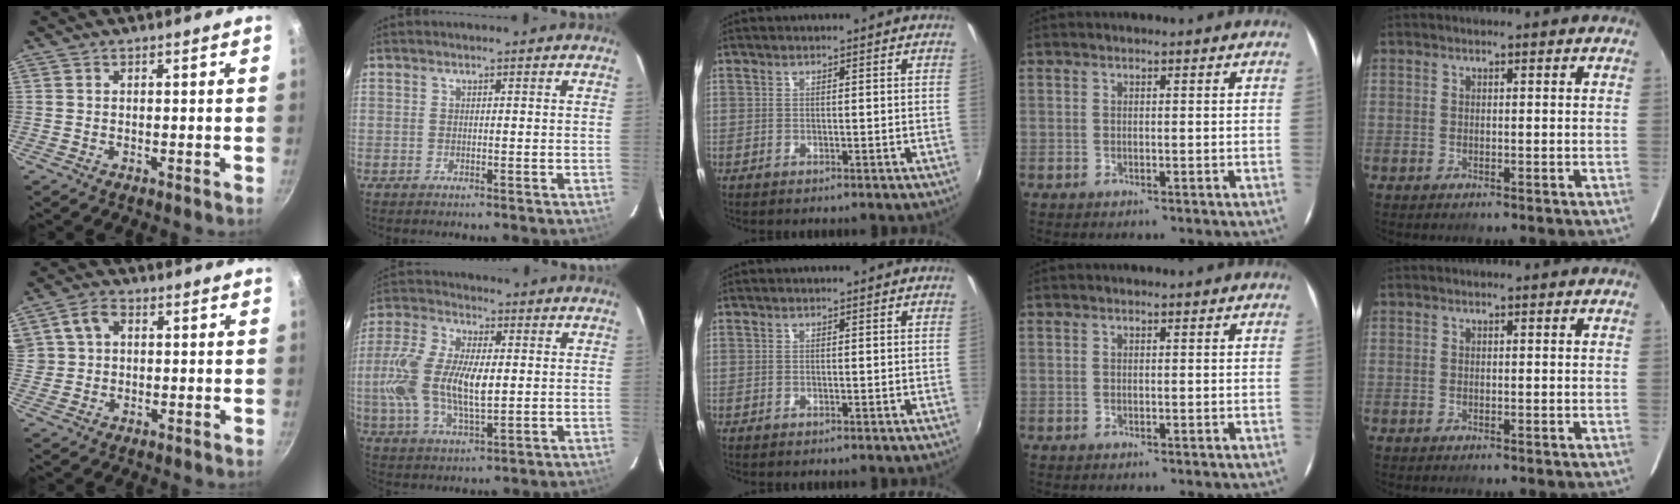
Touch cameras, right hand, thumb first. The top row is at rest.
{"thumb": {"total": 6.0, "force": [1.5, 4.7, 3.4], "torque": [-0.047, 0.008, 0.026]}, "index": {"total": 15.3, "force": [0.0, 6.9, 13.6], "torque": [-0.287, 0.002, -0.001]}}